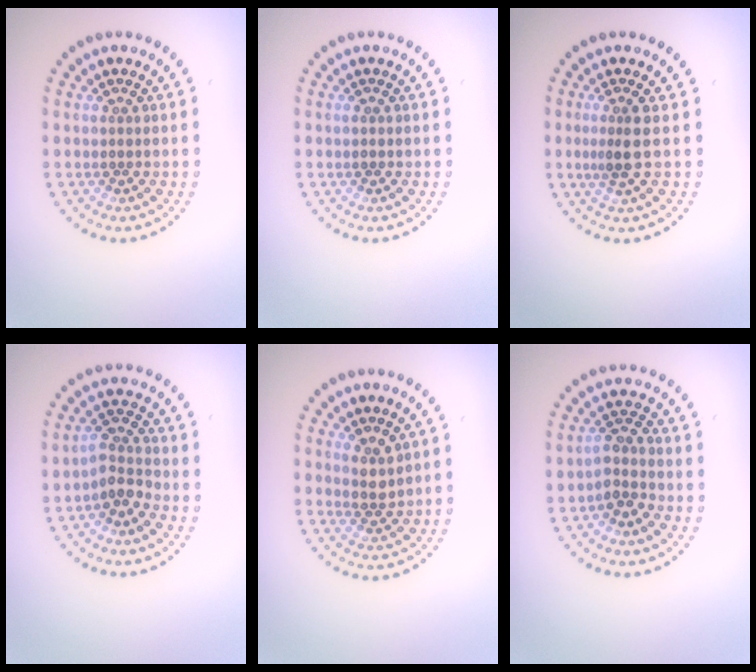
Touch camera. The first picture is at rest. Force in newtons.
{"total": 0.8, "press": 0.8, "slide": 0.0}
{"total": 2.3, "press": 1.9, "slide": 1.4}
{"total": 2.5, "press": 2.0, "slide": 1.5}
{"total": 2.0, "press": 1.7, "slide": 1.0}
{"total": 2.3, "press": 1.9, "slide": 1.3}